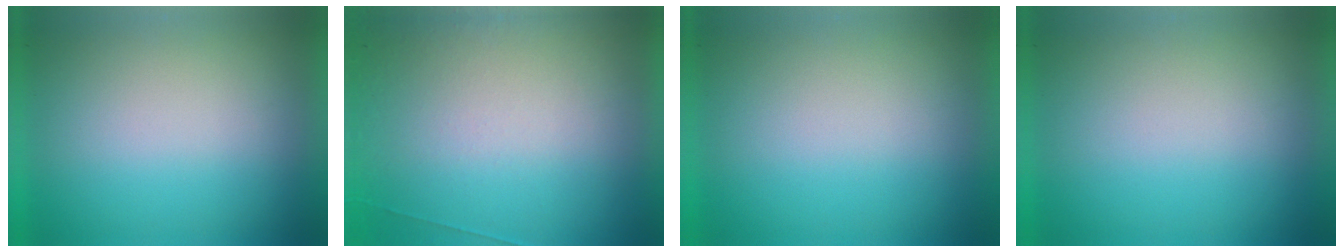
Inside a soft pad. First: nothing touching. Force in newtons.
{"total": 6.7}
{"total": 0.0}
{"total": 0.0}